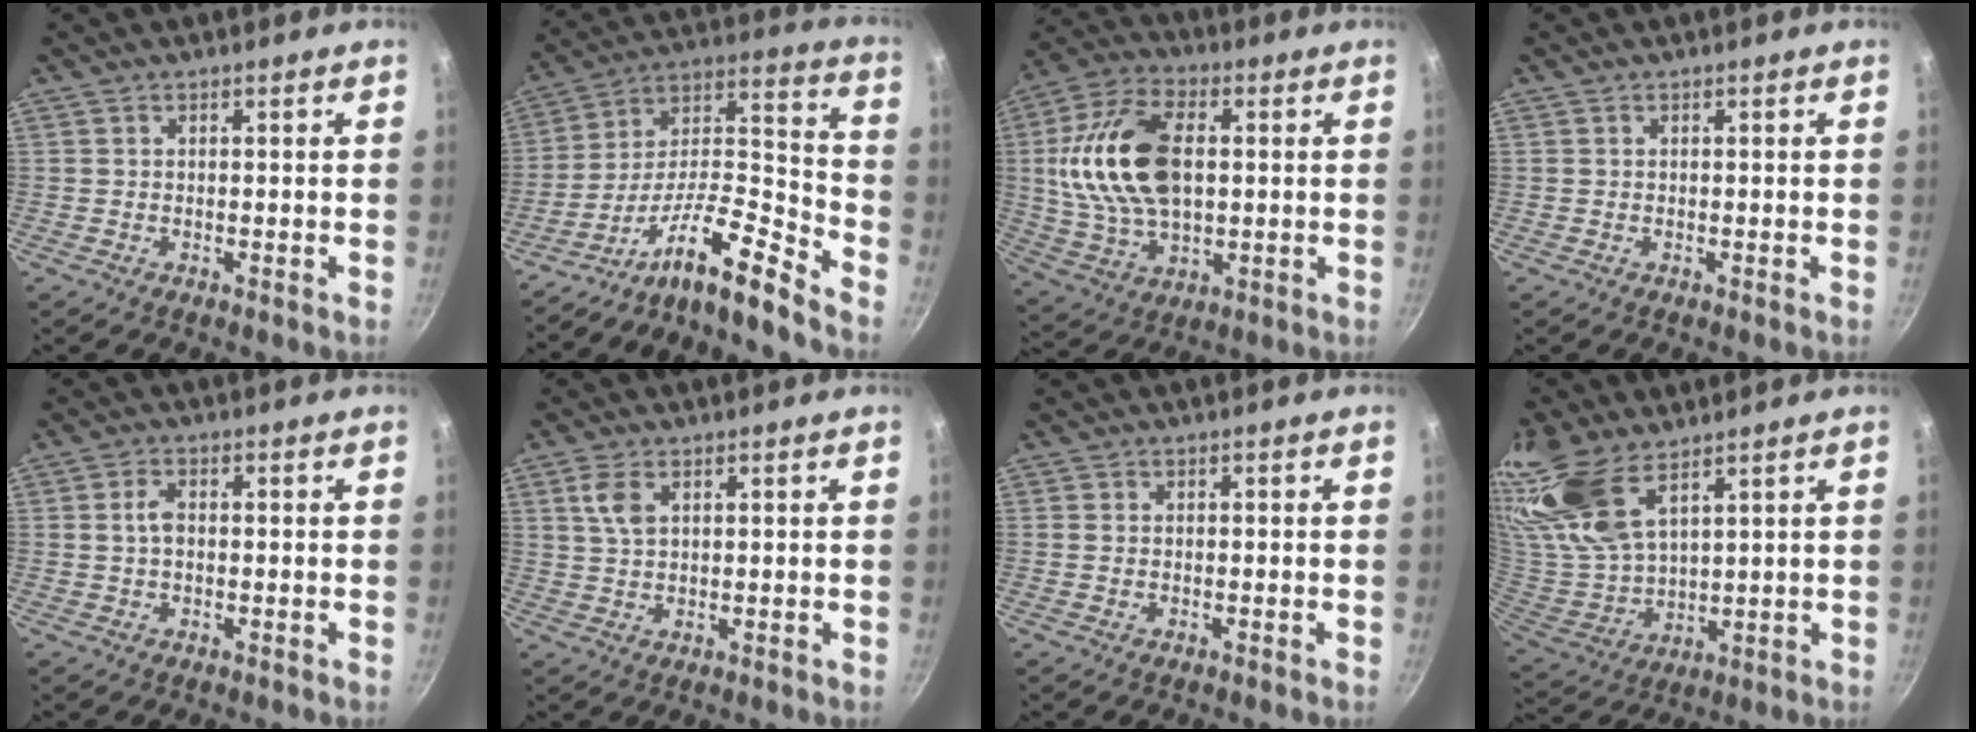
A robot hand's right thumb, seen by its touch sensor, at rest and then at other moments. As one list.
[{"total": 16.9, "force": [-12.5, 2.9, 11.0], "torque": [-0.168, 0.107, -0.232]}, {"total": 19.7, "force": [2.2, 11.8, 15.7], "torque": [-0.290, 0.010, 0.039]}, {"total": 0.0}, {"total": 3.0, "force": [0.1, 1.9, 2.3], "torque": [-0.045, 0.010, -0.001]}, {"total": 4.4, "force": [1.8, 2.4, 3.3], "torque": [-0.064, -0.004, 0.036]}, {"total": 0.7, "force": [-0.2, 0.6, 0.4], "torque": [-0.008, 0.002, -0.004]}, {"total": 17.5, "force": [11.5, 7.7, 10.7], "torque": [-0.224, -0.045, 0.245]}]